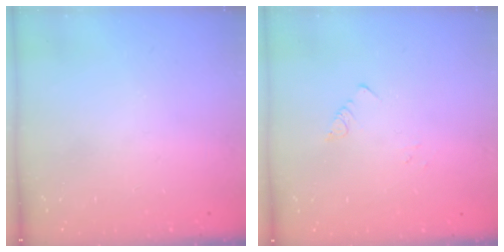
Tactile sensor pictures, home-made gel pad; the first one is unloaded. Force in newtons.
{"total": 1.3, "press": 1.2, "slide": 0.1}